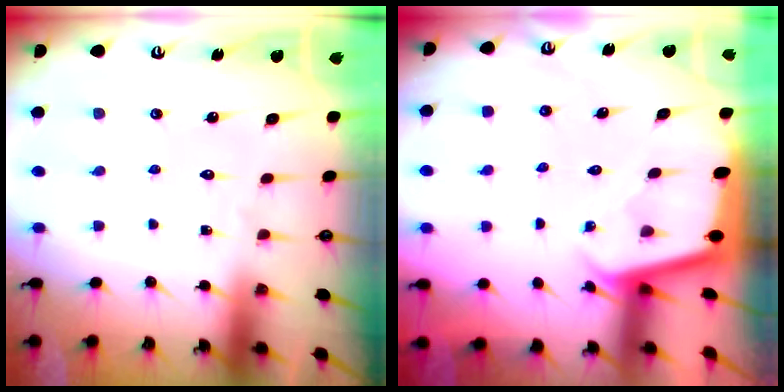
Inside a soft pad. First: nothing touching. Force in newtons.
{"total": 1.8, "press": 1.8, "slide": 0.1}